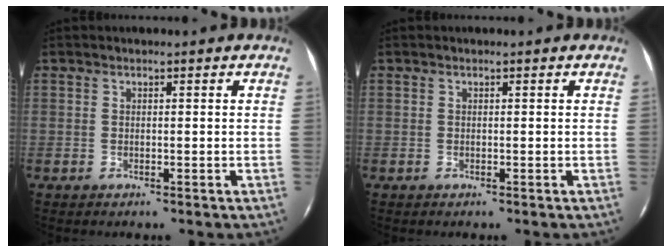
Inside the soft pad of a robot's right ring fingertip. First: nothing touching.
{"total": 0.0}